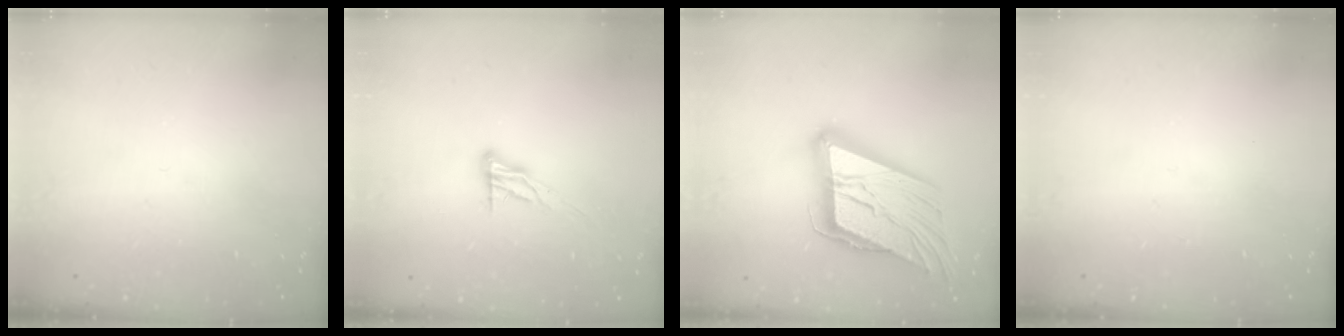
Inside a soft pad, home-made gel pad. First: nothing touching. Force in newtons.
{"total": 8.2, "press": 8.2, "slide": 0.2}
{"total": 27.8, "press": 27.3, "slide": 5.1}
{"total": 0.0}